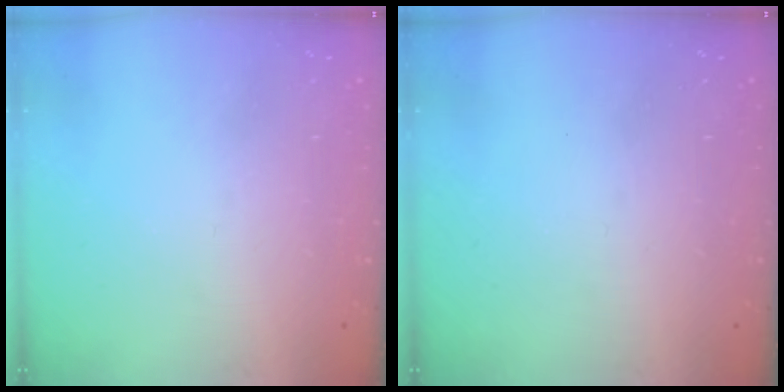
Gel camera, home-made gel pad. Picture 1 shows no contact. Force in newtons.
{"total": 0.0}